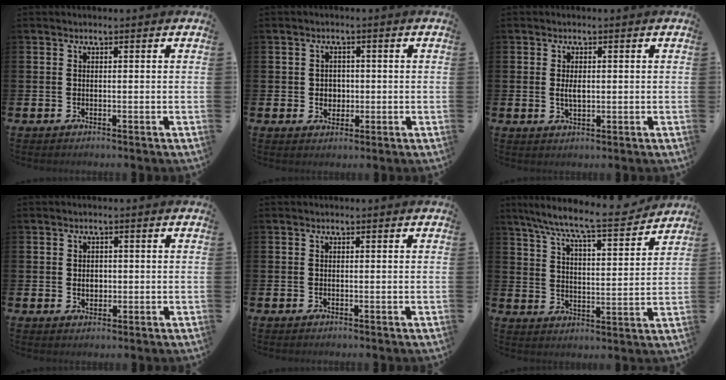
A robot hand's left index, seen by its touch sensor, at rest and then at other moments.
{"total": 2.3, "force": [0.2, 2.2, 0.8], "torque": [0.001, 0.000, -0.006]}
{"total": 2.1, "force": [0.2, 1.1, 1.8], "torque": [-0.022, -0.002, -0.001]}
{"total": 1.8, "force": [0.1, 1.5, 1.1], "torque": [0.001, 0.000, -0.005]}
{"total": 0.0}
{"total": 9.0, "force": [8.2, 0.6, 3.8], "torque": [-0.097, -0.056, 0.137]}